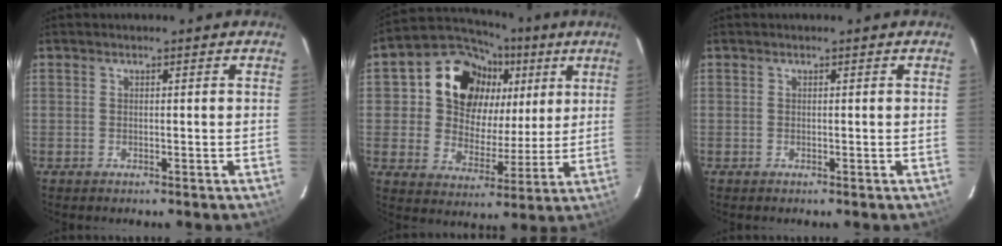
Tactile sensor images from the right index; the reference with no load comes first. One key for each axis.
{"total": 17.3, "fx": 6.1, "fy": 14.1, "fz": 7.8, "tx": -0.182, "ty": 0.050, "tz": 0.105}
{"total": 0.0}